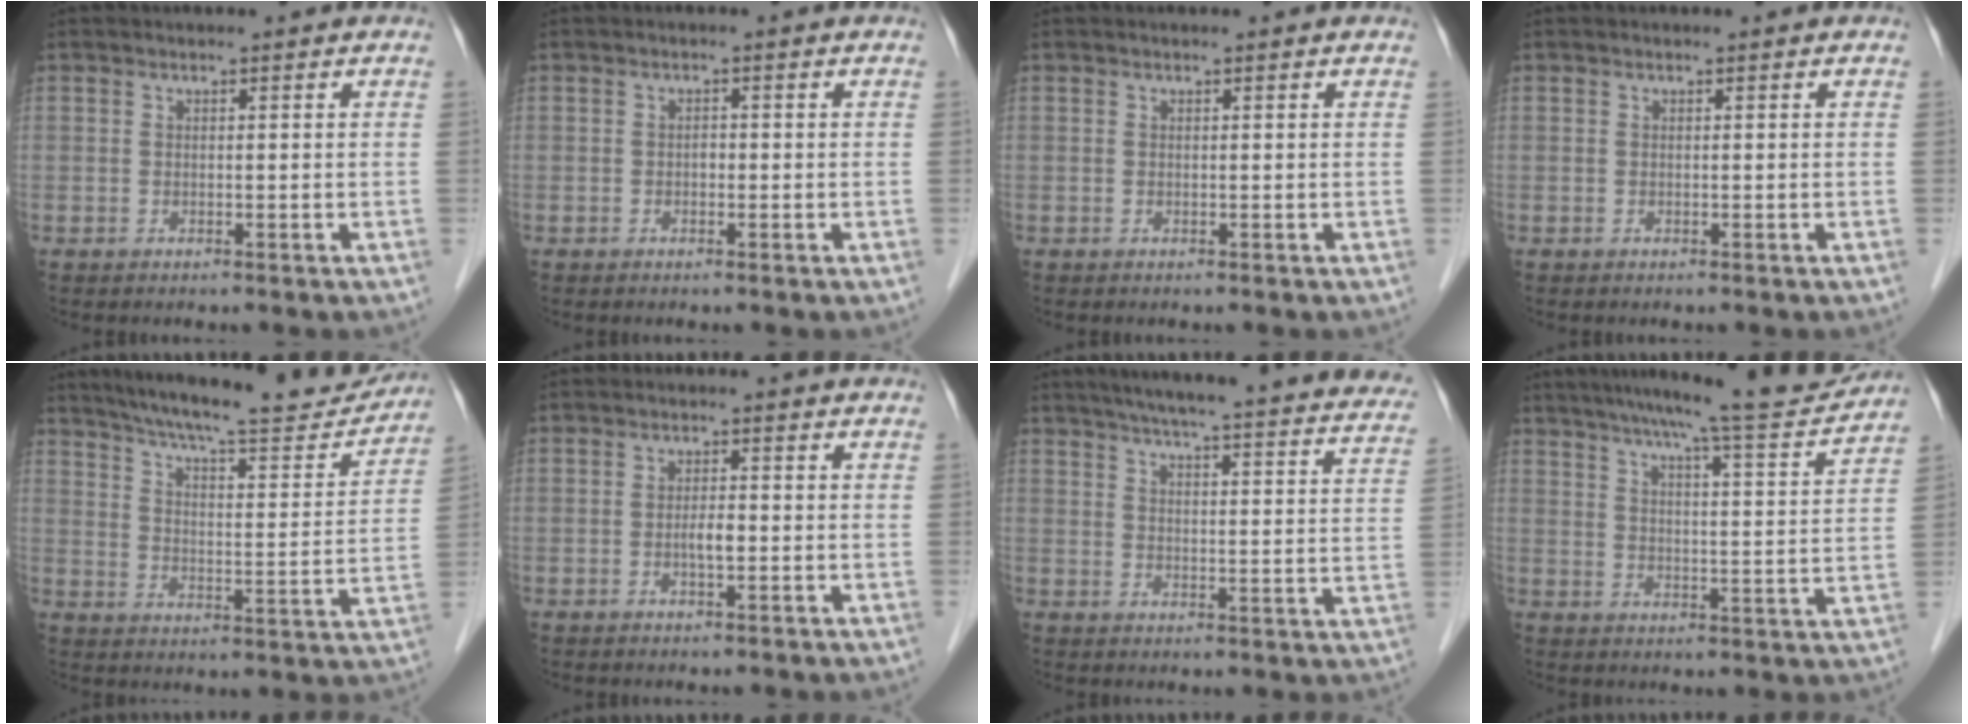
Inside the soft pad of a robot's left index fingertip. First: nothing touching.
{"total": 0.8, "force": [-0.3, 0.5, 0.6], "torque": [-0.007, 0.004, -0.007]}
{"total": 0.0}
{"total": 0.0}
{"total": 19.7, "force": [18.0, 2.3, 7.5], "torque": [-0.118, -0.023, 0.245]}
{"total": 2.0, "force": [-0.5, 0.5, 1.9], "torque": [-0.035, 0.003, -0.010]}
{"total": 30.0, "force": [26.8, 2.7, 13.1], "torque": [-0.190, -0.046, 0.315]}
{"total": 15.8, "force": [14.4, 0.1, 6.5], "torque": [-0.096, -0.018, 0.190]}